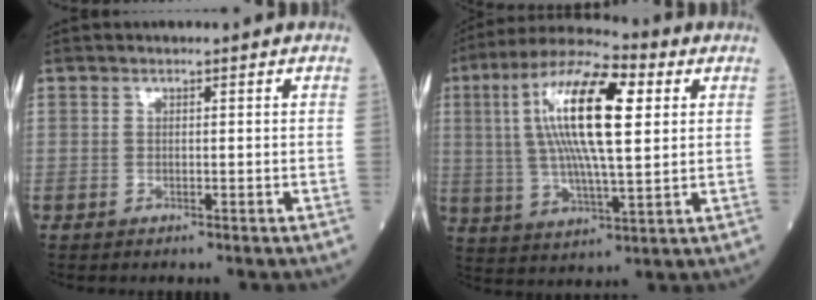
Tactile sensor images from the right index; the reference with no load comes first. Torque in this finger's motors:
{"motor_torque": [1.85, 0.28, 0.49, 0.18]}